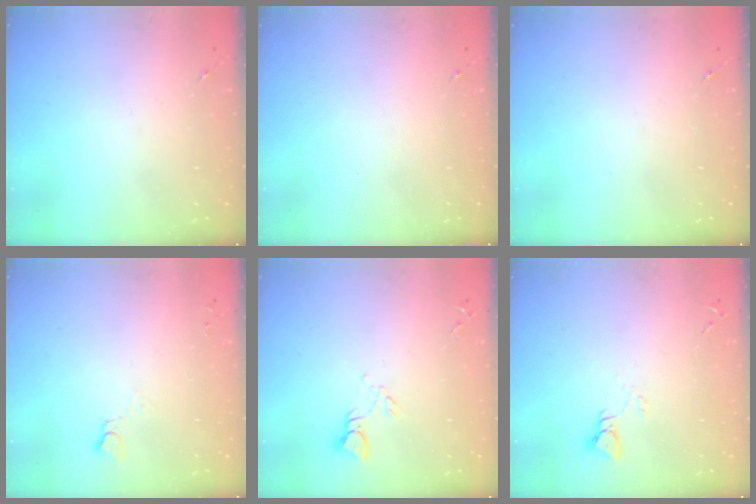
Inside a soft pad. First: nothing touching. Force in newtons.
{"total": 0.0}
{"total": 0.0}
{"total": 2.5, "press": 2.5, "slide": 0.1}
{"total": 4.4, "press": 4.4, "slide": 0.3}
{"total": 3.5, "press": 3.5, "slide": 0.2}